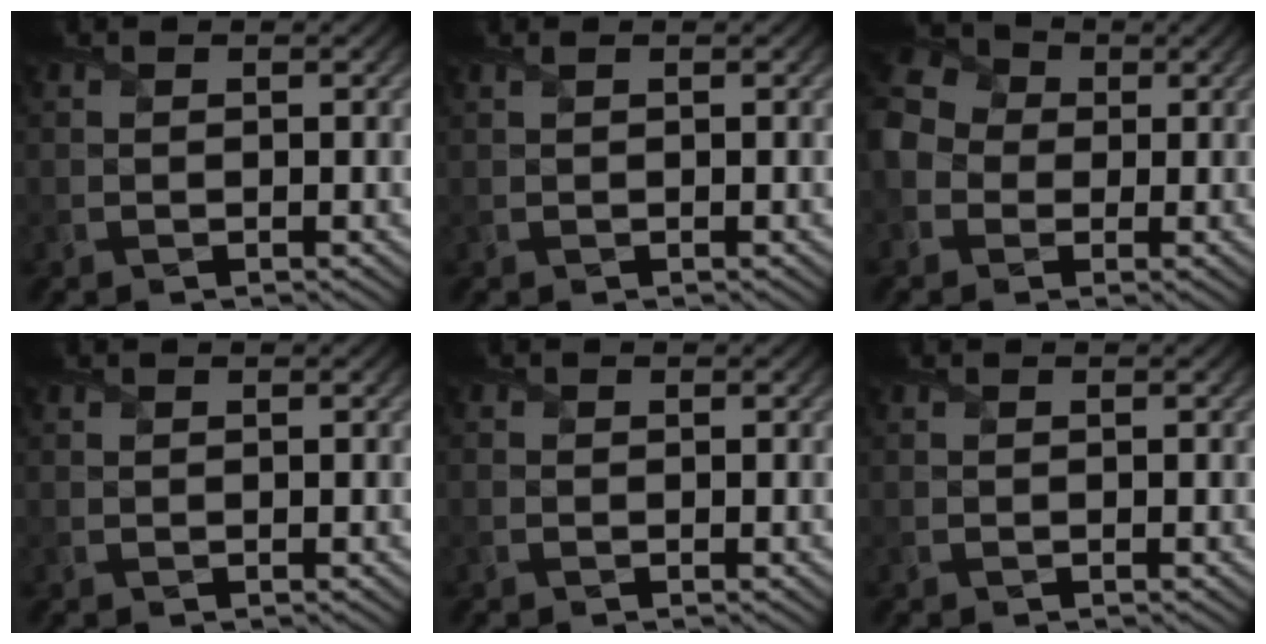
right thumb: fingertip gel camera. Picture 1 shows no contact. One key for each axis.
{"total": 0.0}
{"total": 8.0, "fx": -0.6, "fy": 6.8, "fz": 4.3, "tx": -0.134, "ty": 0.003, "tz": -0.024}
{"total": 0.0}
{"total": 0.9, "fx": -0.3, "fy": 0.7, "fz": 0.4, "tx": -0.006, "ty": -0.005, "tz": -0.006}
{"total": 0.0}